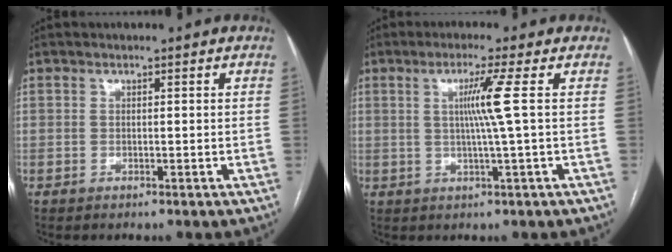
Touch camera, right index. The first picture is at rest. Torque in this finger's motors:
{"motor_torque": [0.36, 0.00, 0.18, 0.08]}